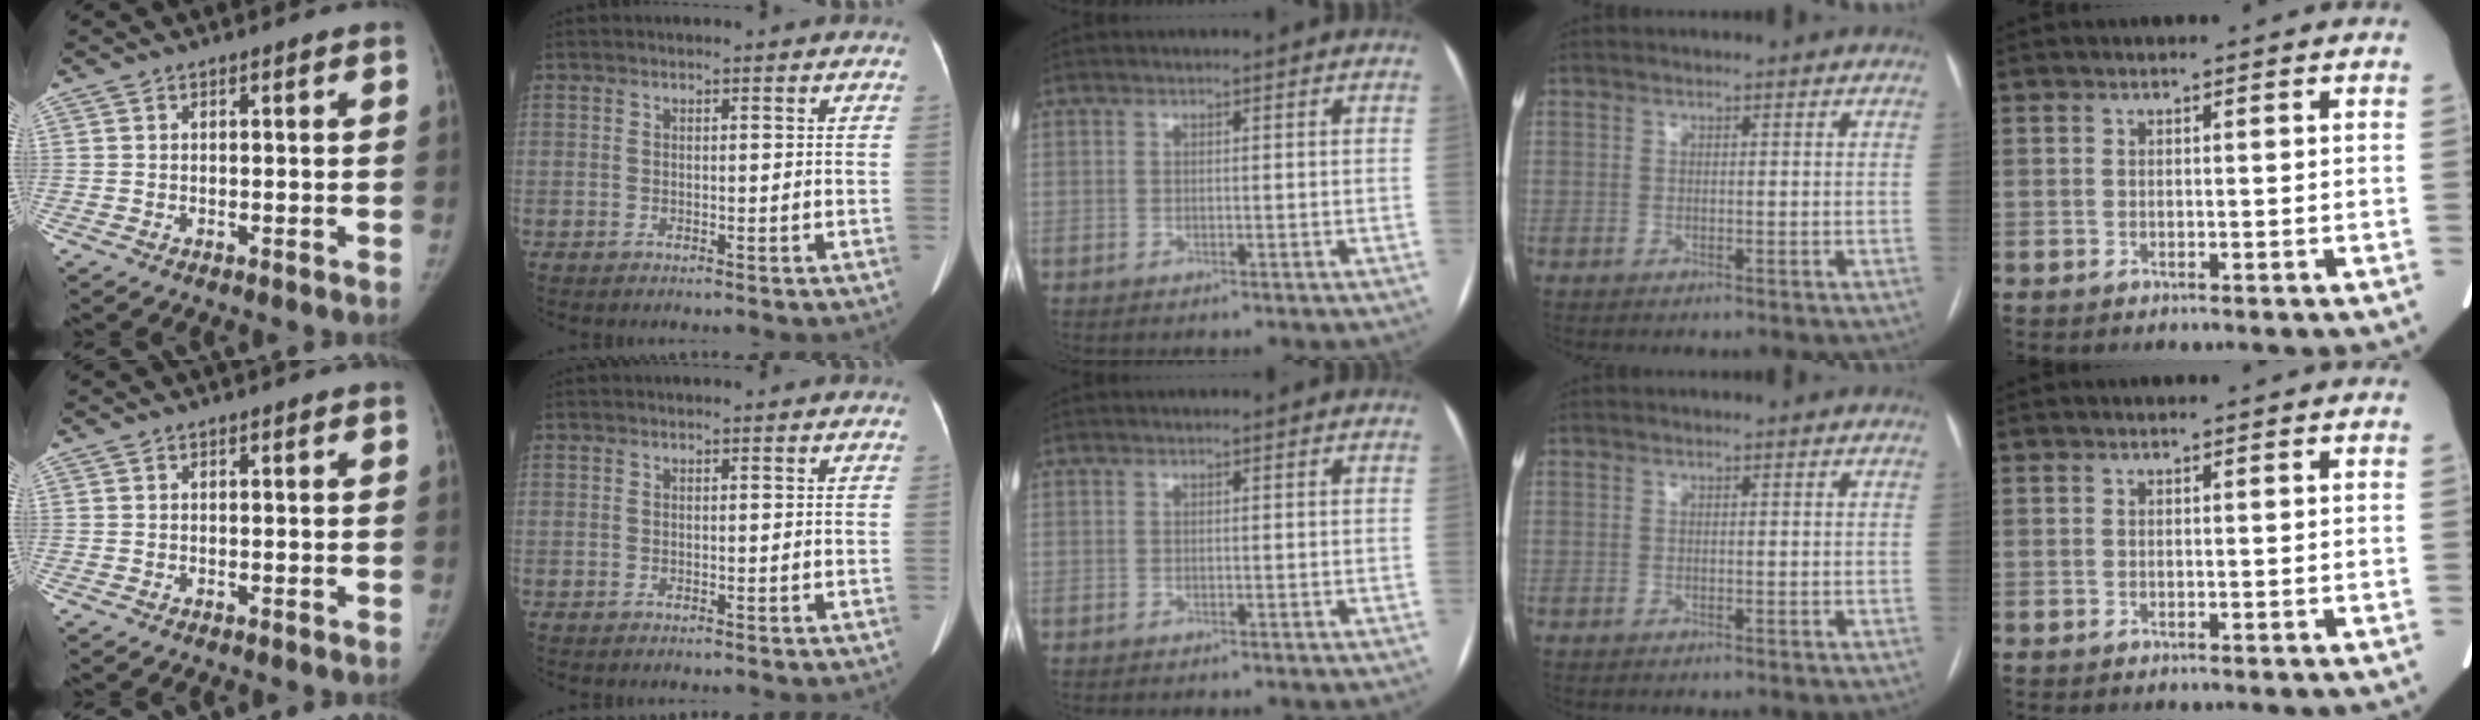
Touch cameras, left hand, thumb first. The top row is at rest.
{}